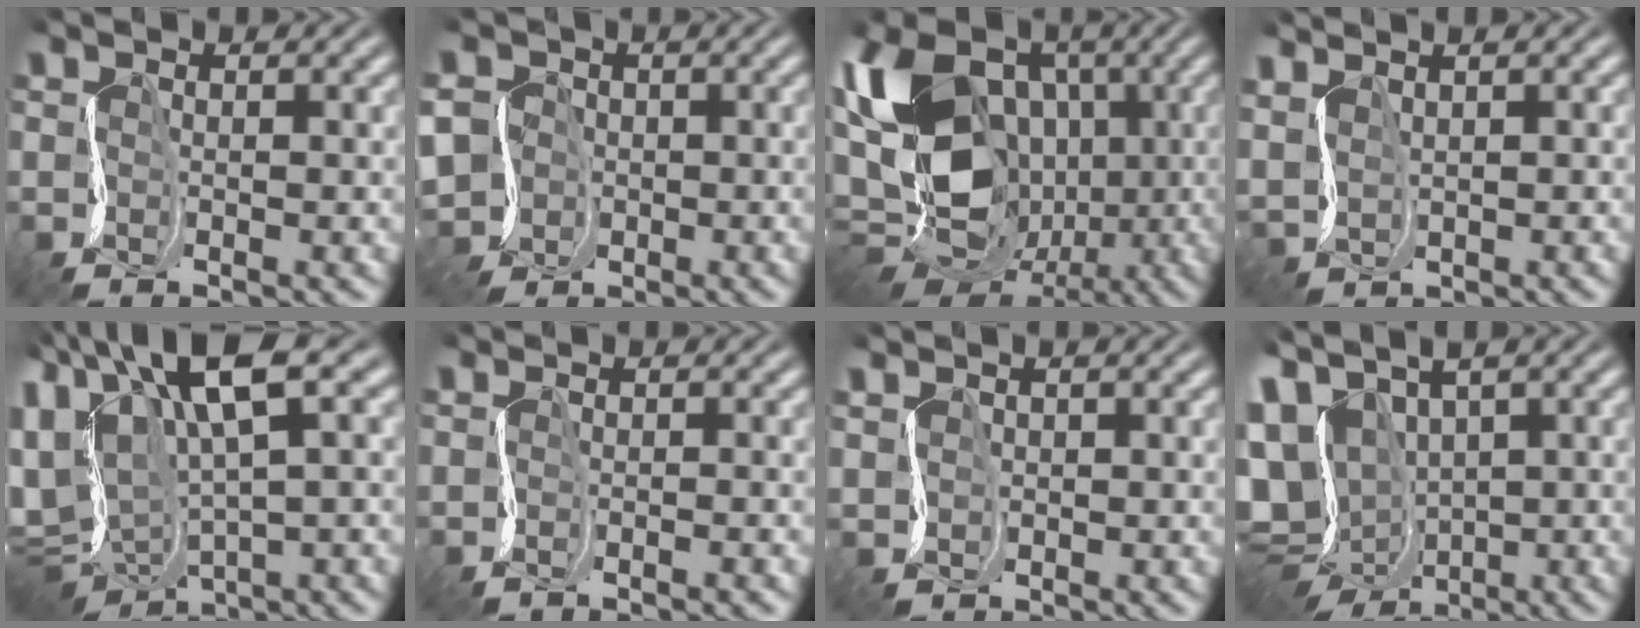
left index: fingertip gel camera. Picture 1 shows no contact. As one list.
[{"total": 9.3, "force": [-3.0, 8.5, 2.4], "torque": [-0.069, -0.010, -0.091]}, {"total": 18.2, "force": [-0.4, 13.7, 12.0], "torque": [-0.242, 0.010, -0.010]}, {"total": 3.5, "force": [2.6, 2.0, 1.3], "torque": [-0.048, 0.024, 0.051]}, {"total": 14.2, "force": [4.5, 6.8, 11.6], "torque": [-0.238, 0.003, 0.104]}, {"total": 0.7, "force": [-0.7, 0.2, 0.1], "torque": [0.008, -0.002, -0.011]}, {"total": 1.2, "force": [0.6, 1.0, -0.2], "torque": [0.008, 0.003, 0.018]}, {"total": 13.4, "force": [-0.2, 10.4, 8.4], "torque": [-0.182, -0.004, 0.032]}]